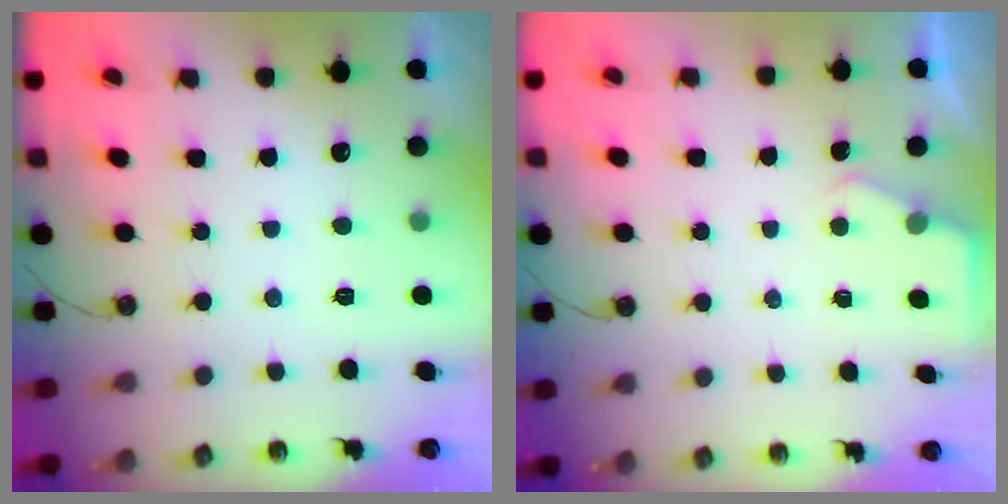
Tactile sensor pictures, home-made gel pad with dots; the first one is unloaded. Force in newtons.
{"total": 2.6, "press": 2.6, "slide": 0.4}